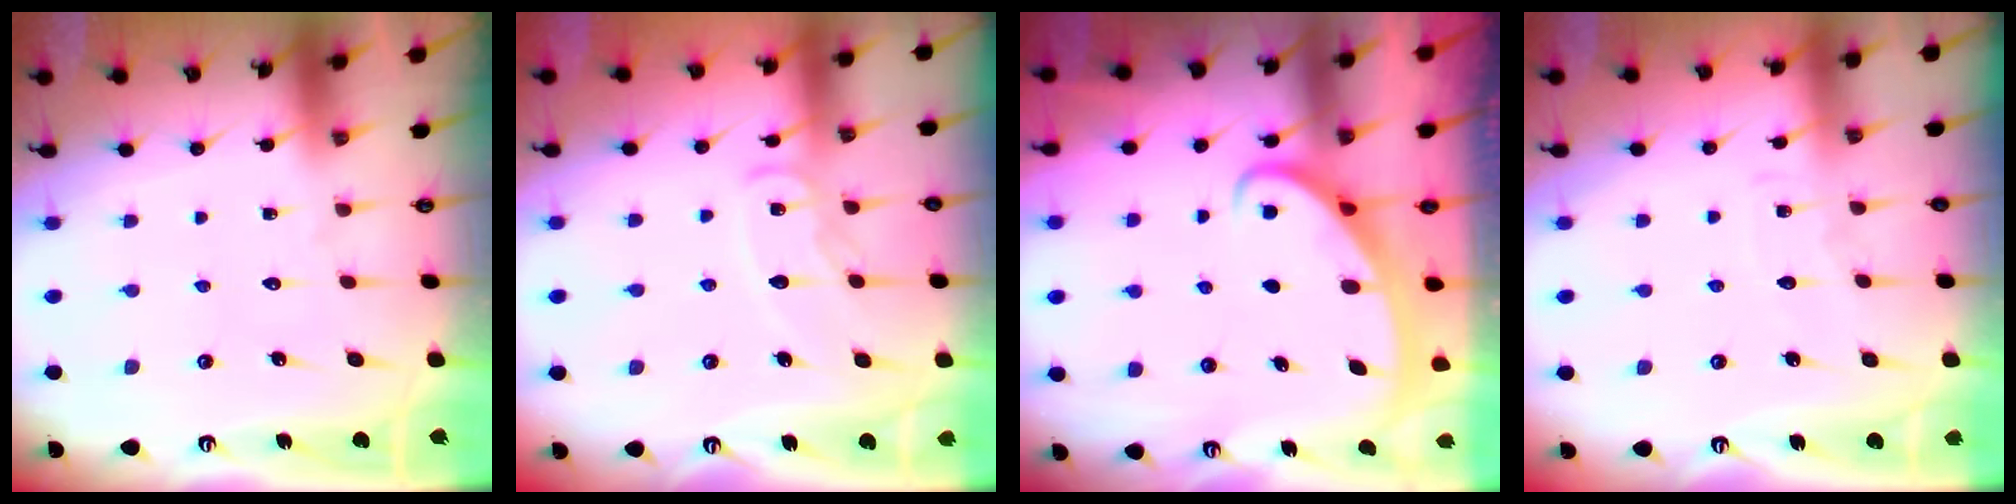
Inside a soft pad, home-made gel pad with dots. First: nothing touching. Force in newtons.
{"total": 8.5, "press": 8.5, "slide": 0.7}
{"total": 2.5, "press": 2.5, "slide": 0.4}
{"total": 3.6, "press": 3.6, "slide": 0.4}